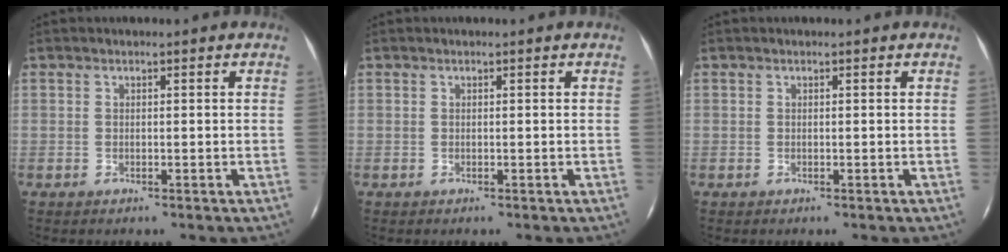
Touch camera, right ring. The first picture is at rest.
{"total": 0.0}
{"total": 0.0}